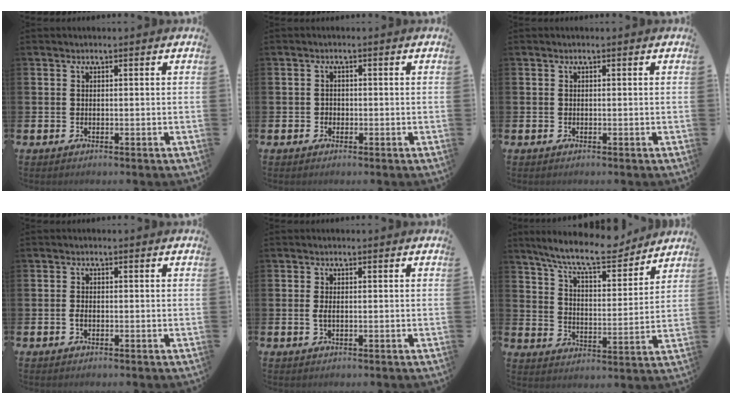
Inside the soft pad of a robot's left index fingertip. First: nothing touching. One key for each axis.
{"total": 1.1, "fx": -0.4, "fy": 0.9, "fz": 0.2, "tx": -0.005, "ty": 0.005, "tz": -0.011}
{"total": 0.0}
{"total": 1.1, "fx": -0.5, "fy": 0.6, "fz": 0.7, "tx": -0.022, "ty": 0.005, "tz": -0.008}
{"total": 1.2, "fx": -0.1, "fy": 0.5, "fz": 1.1, "tx": -0.021, "ty": 0.003, "tz": -0.003}
{"total": 10.3, "fx": 9.2, "fy": 1.8, "fz": 4.3, "tx": -0.104, "ty": -0.051, "tz": 0.160}